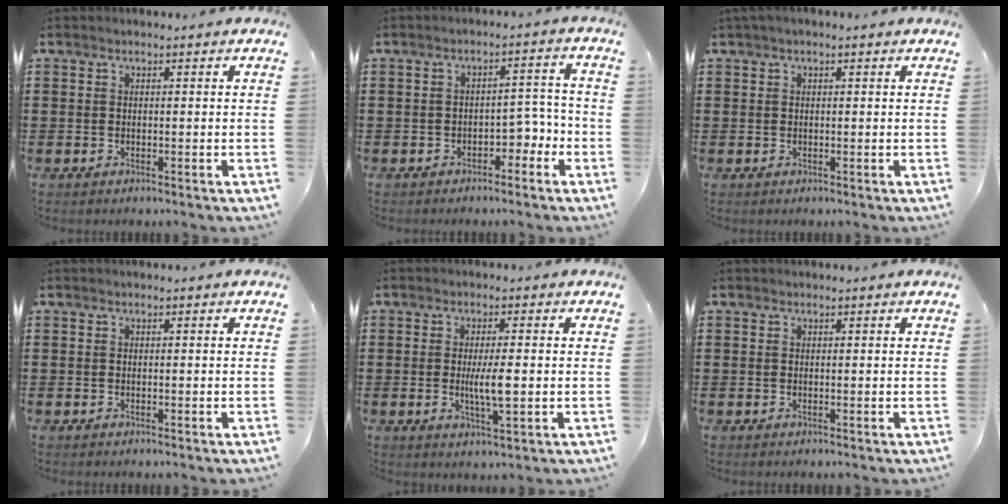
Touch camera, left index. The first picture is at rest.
{"total": 4.0, "force": [-2.6, 2.1, 2.2], "torque": [-0.041, 0.011, -0.053]}
{"total": 0.7, "force": [0.2, 0.4, 0.5], "torque": [-0.011, 0.004, 0.004]}
{"total": 0.0}
{"total": 4.8, "force": [-0.2, 0.8, 4.8], "torque": [-0.098, -0.008, -0.009]}
{"total": 0.0}